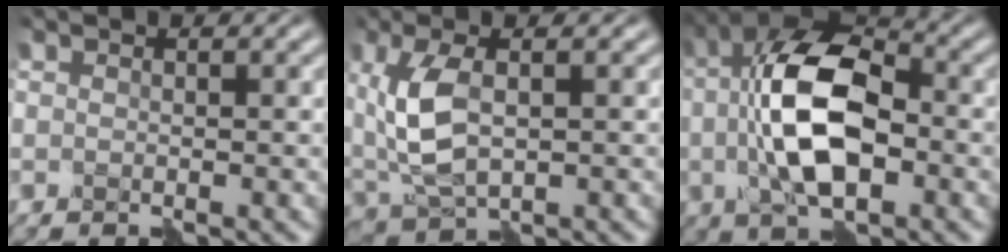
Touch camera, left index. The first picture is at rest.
{"total": 5.9, "force": [0.9, 3.0, 5.1], "torque": [-0.121, 0.002, 0.018]}
{"total": 10.1, "force": [-0.2, 4.8, 8.9], "torque": [-0.167, 0.016, -0.011]}